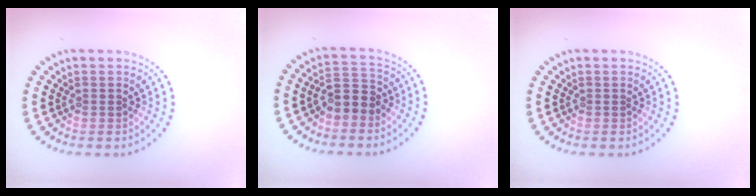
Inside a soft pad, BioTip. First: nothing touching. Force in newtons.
{"total": 3.0, "press": 2.8, "slide": 1.1}
{"total": 0.0}